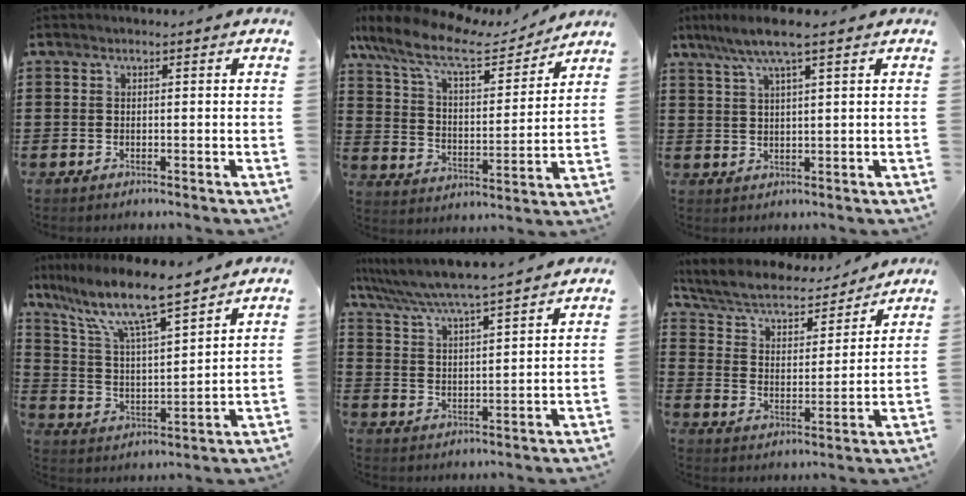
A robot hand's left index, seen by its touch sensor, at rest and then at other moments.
{"total": 11.2, "force": [9.0, 2.6, 6.1], "torque": [-0.151, -0.042, 0.154]}
{"total": 5.3, "force": [3.4, 0.2, 4.1], "torque": [-0.087, -0.001, 0.058]}
{"total": 10.1, "force": [8.3, 1.2, 5.7], "torque": [-0.142, -0.043, 0.138]}
{"total": 4.9, "force": [4.6, -0.5, 1.6], "torque": [-0.054, -0.034, 0.073]}
{"total": 5.3, "force": [4.6, 1.5, 2.2], "torque": [-0.066, -0.035, 0.072]}